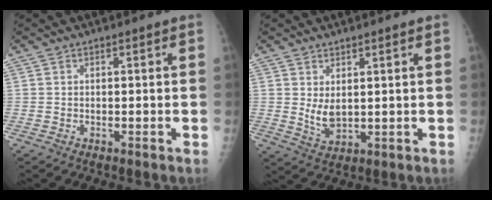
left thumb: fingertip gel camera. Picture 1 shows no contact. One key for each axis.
{"total": 4.5, "fx": 1.5, "fy": 2.3, "fz": 3.6, "tx": -0.059, "ty": -0.021, "tz": 0.035}